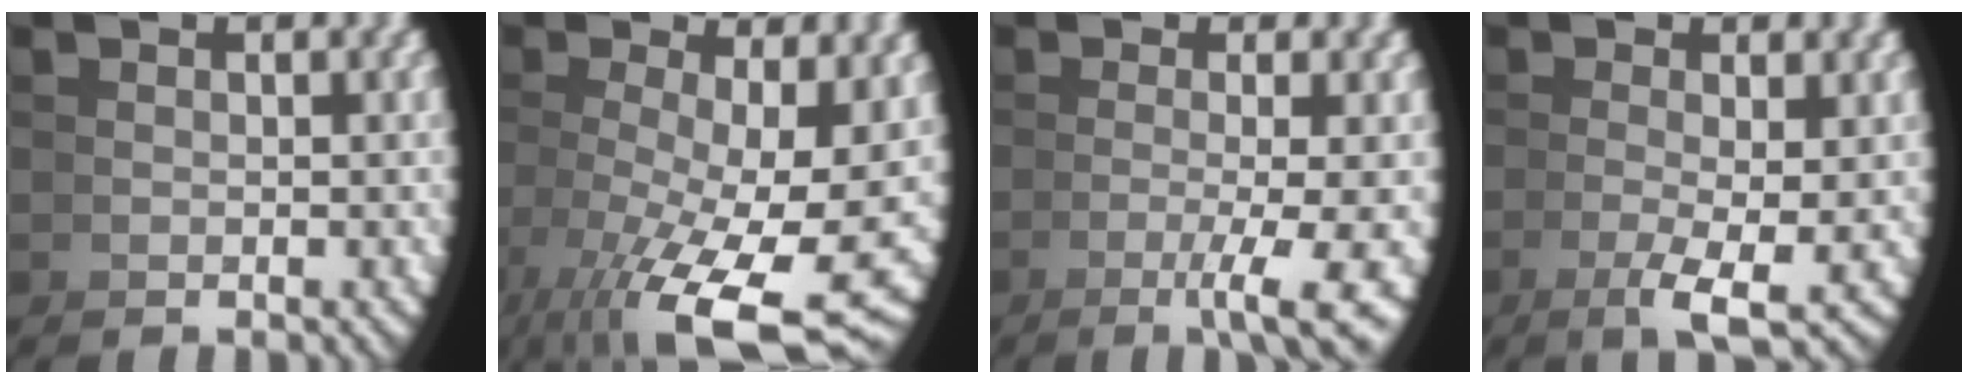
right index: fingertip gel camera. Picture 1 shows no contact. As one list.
[{"total": 10.3, "force": [-2.3, 4.8, 8.8], "torque": [-0.148, -0.050, -0.004]}, {"total": 5.9, "force": [-2.6, 0.8, 5.3], "torque": [-0.061, -0.009, -0.035]}, {"total": 3.6, "force": [-1.0, 0.1, 3.4], "torque": [-0.058, -0.015, -0.008]}]